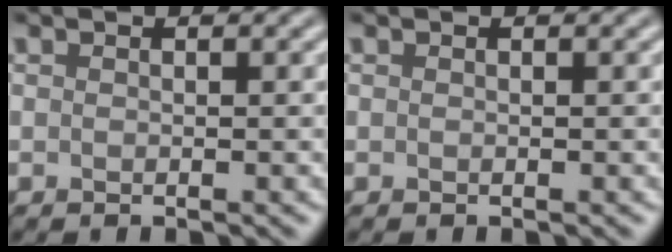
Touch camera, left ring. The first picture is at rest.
{"total": 0.0}